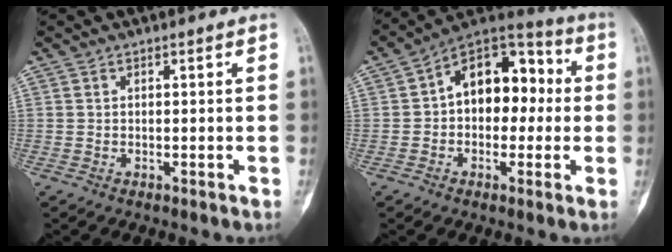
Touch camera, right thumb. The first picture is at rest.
{"total": 14.7, "force": [0.9, 9.8, 11.0], "torque": [-0.114, 0.046, -0.001]}